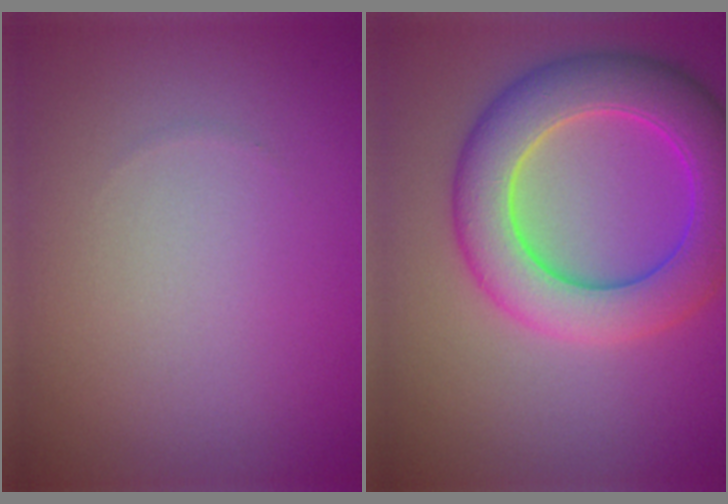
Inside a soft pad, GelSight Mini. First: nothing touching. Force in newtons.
{"total": 8.4, "press": 8.4, "slide": 0.2}